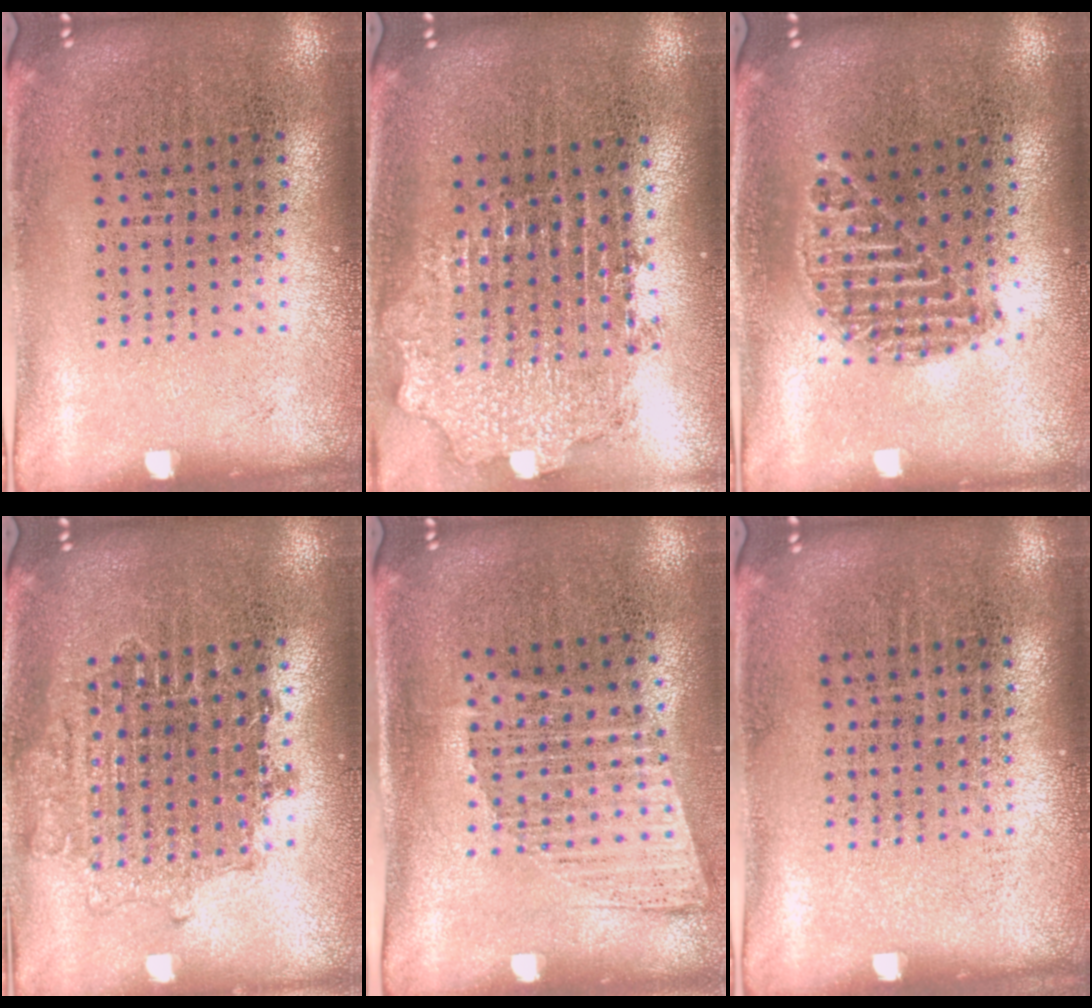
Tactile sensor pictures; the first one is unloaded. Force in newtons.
{"total": 2.0, "press": 1.5, "slide": 1.3}
{"total": 1.2, "press": 1.1, "slide": 0.4}
{"total": 1.5, "press": 1.3, "slide": 0.8}
{"total": 1.2, "press": 1.0, "slide": 0.7}
{"total": 0.0}